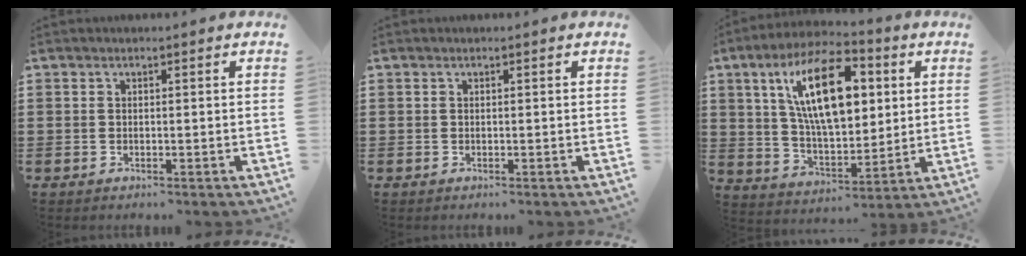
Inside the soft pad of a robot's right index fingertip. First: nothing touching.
{"total": 0.0}
{"total": 15.9, "force": [5.8, 7.0, 13.1], "torque": [-0.254, 0.003, 0.094]}